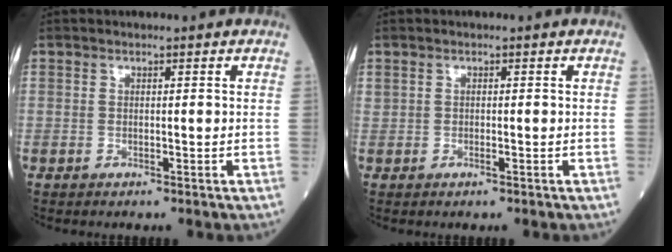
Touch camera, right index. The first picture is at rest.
{"total": 0.5, "force": [0.0, 0.3, 0.4], "torque": [-0.017, 0.001, 0.008]}